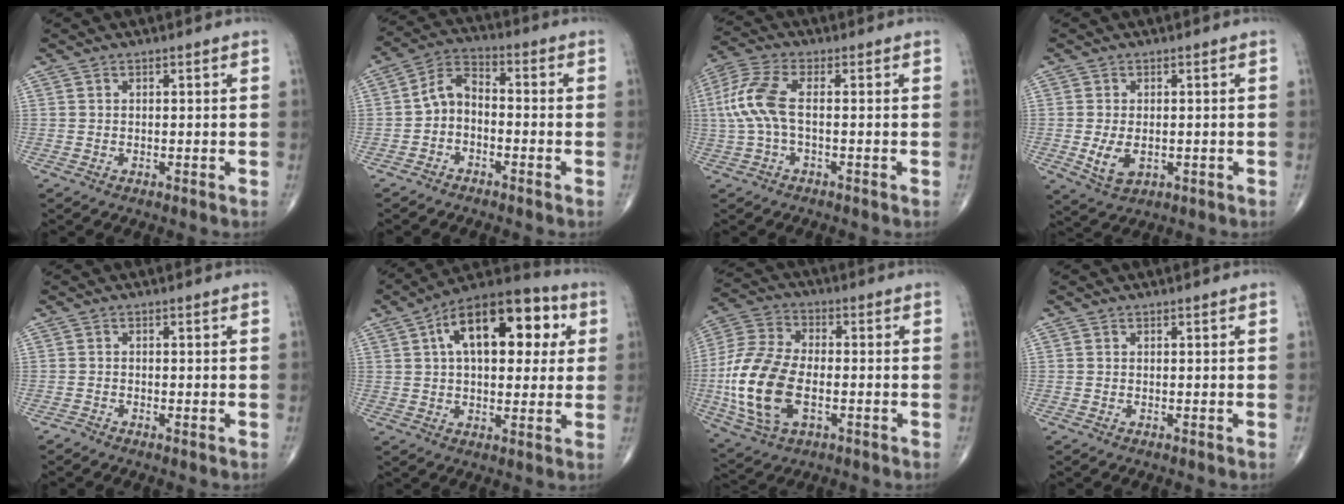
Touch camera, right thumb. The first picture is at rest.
{"total": 6.1, "force": [-1.8, 4.0, 4.2], "torque": [-0.068, 0.033, -0.049]}
{"total": 8.5, "force": [-0.2, 3.5, 7.8], "torque": [-0.205, 0.020, -0.007]}
{"total": 5.1, "force": [-0.9, 3.1, 4.0], "torque": [-0.073, -0.009, -0.007]}
{"total": 0.9, "force": [-0.7, 0.3, 0.5], "torque": [-0.009, -0.002, -0.016]}
{"total": 20.0, "force": [5.7, 10.6, 16.0], "torque": [-0.208, 0.024, 0.076]}
{"total": 17.6, "force": [-3.2, 10.0, 14.2], "torque": [-0.306, 0.009, -0.058]}
{"total": 0.0}